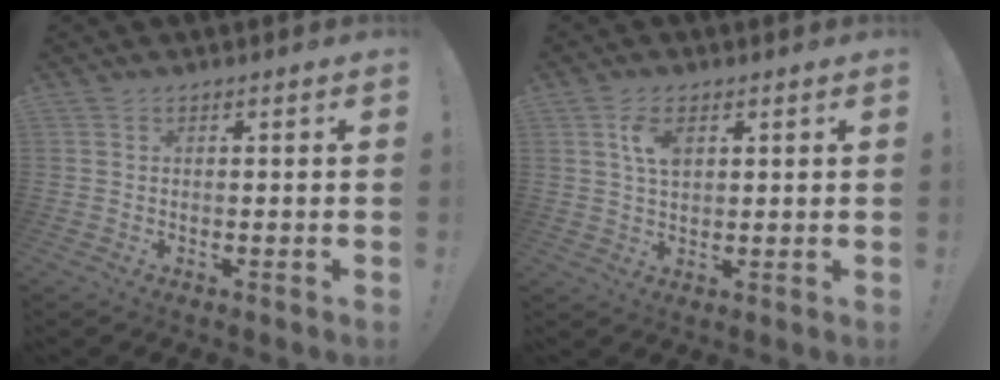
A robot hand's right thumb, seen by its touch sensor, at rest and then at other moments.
{"total": 5.8, "force": [2.1, 3.2, 4.3], "torque": [-0.067, -0.003, 0.036]}